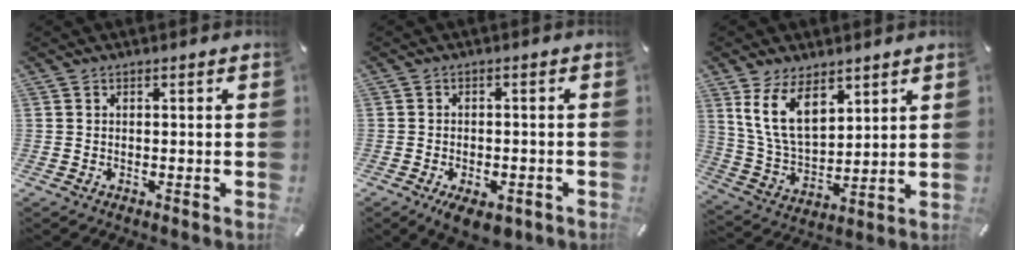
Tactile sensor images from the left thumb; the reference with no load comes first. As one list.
[{"total": 5.1, "force": [-2.9, 2.6, 3.4], "torque": [-0.054, 0.013, -0.045]}, {"total": 12.3, "force": [7.1, 7.0, 7.2], "torque": [-0.174, -0.023, 0.131]}]